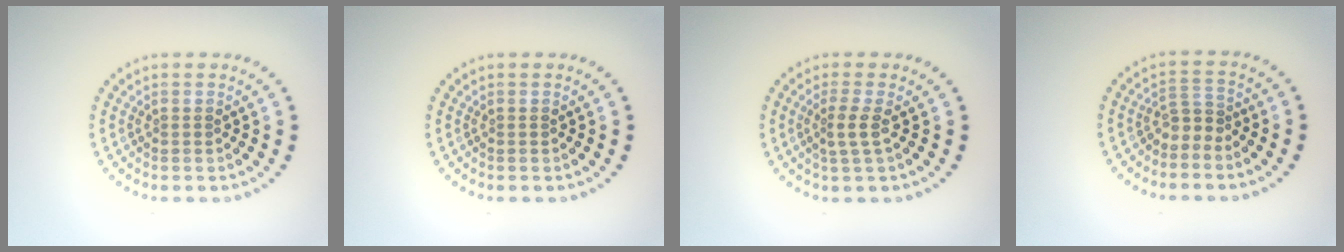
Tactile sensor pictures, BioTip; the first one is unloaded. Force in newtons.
{"total": 0.0}
{"total": 1.7, "press": 1.2, "slide": 1.2}
{"total": 1.8, "press": 1.1, "slide": 1.4}